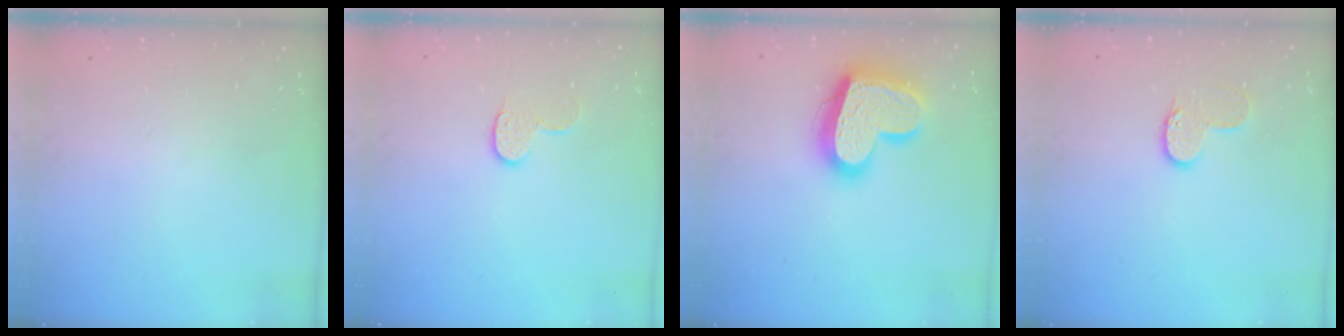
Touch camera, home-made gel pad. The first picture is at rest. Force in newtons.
{"total": 6.9, "press": 6.9, "slide": 0.1}
{"total": 19.9, "press": 19.9, "slide": 1.1}
{"total": 6.8, "press": 6.8, "slide": 0.3}